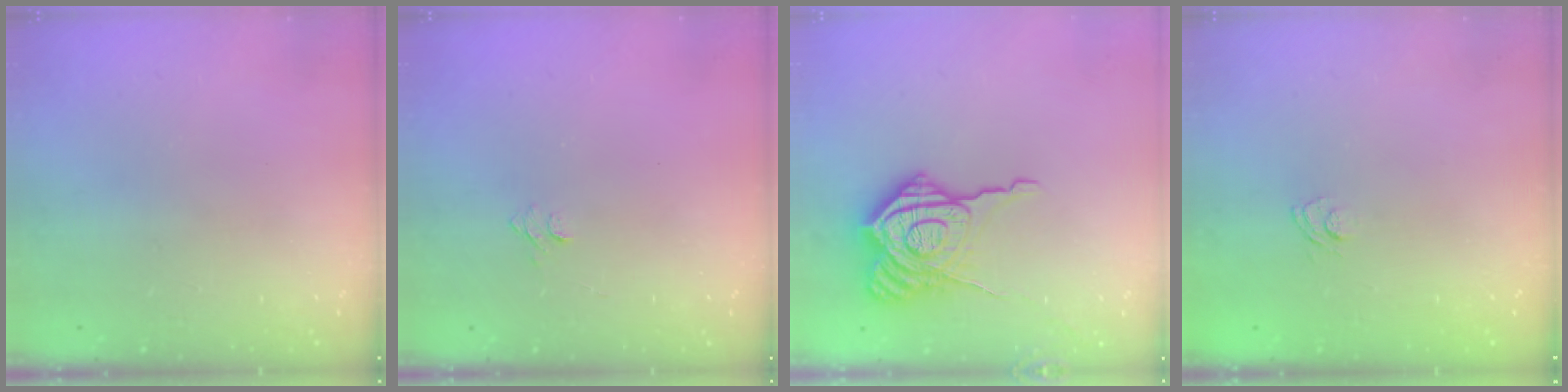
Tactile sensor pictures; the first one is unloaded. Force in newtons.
{"total": 4.2, "press": 4.2, "slide": 0.5}
{"total": 17.6, "press": 17.5, "slide": 1.3}
{"total": 5.4, "press": 5.3, "slide": 1.2}